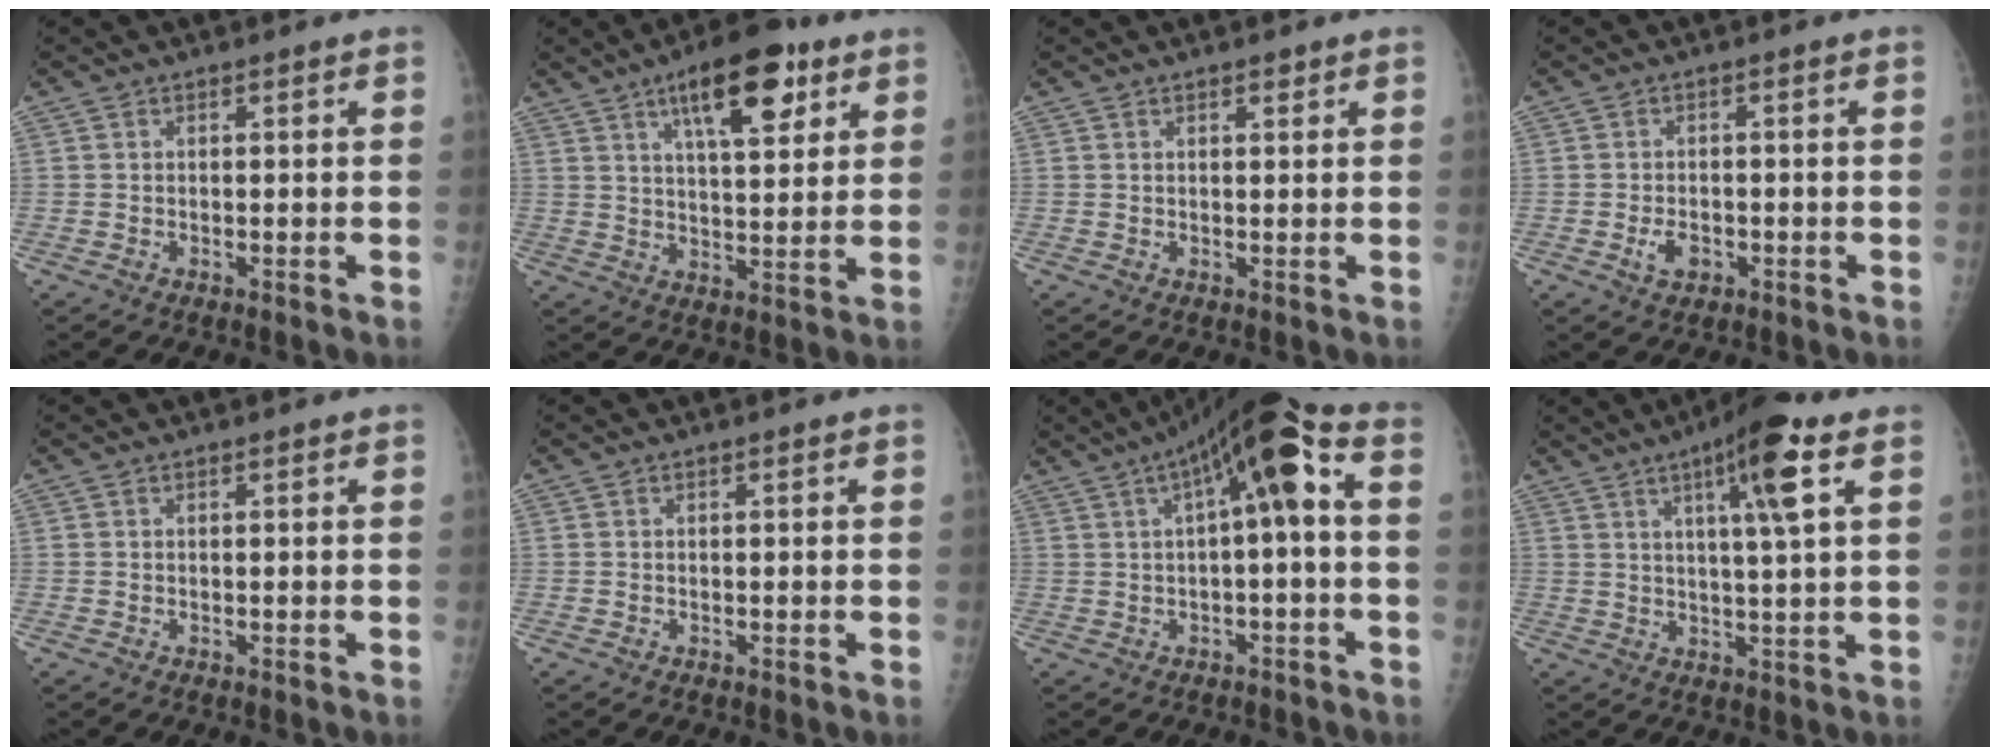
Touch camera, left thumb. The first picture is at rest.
{"total": 13.8, "force": [7.3, 5.2, 10.6], "torque": [-0.133, -0.025, 0.109]}
{"total": 1.2, "force": [0.8, 0.5, 0.7], "torque": [-0.004, -0.004, 0.012]}
{"total": 3.3, "force": [-1.2, 2.2, 2.1], "torque": [-0.030, 0.005, -0.017]}
{"total": 0.0}
{"total": 0.0}
{"total": 11.7, "force": [2.1, 2.8, 11.2], "torque": [-0.177, 0.055, 0.029]}
{"total": 10.4, "force": [4.7, 1.0, 9.2], "torque": [-0.147, -0.012, 0.069]}